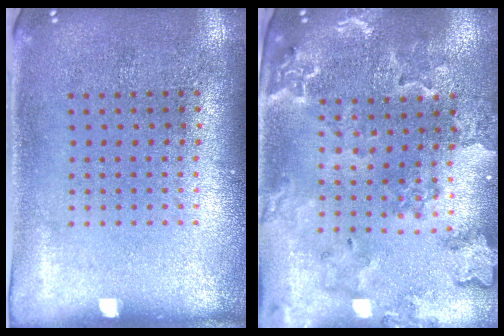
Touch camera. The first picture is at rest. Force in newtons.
{"total": 1.8, "press": 1.8, "slide": 0.3}